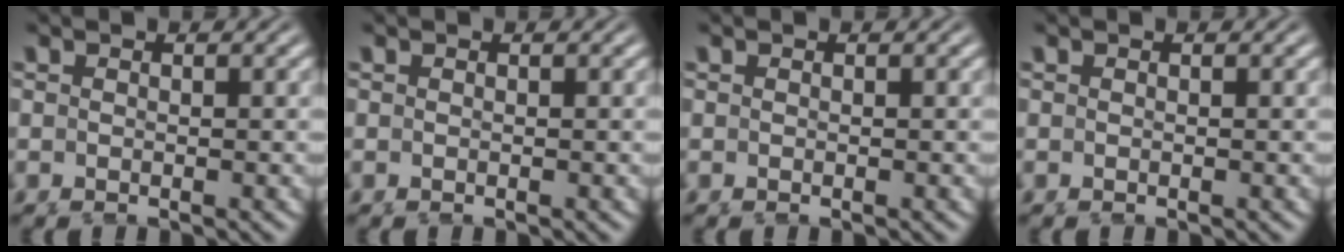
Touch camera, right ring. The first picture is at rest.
{"total": 0.0}
{"total": 0.0}
{"total": 0.0}